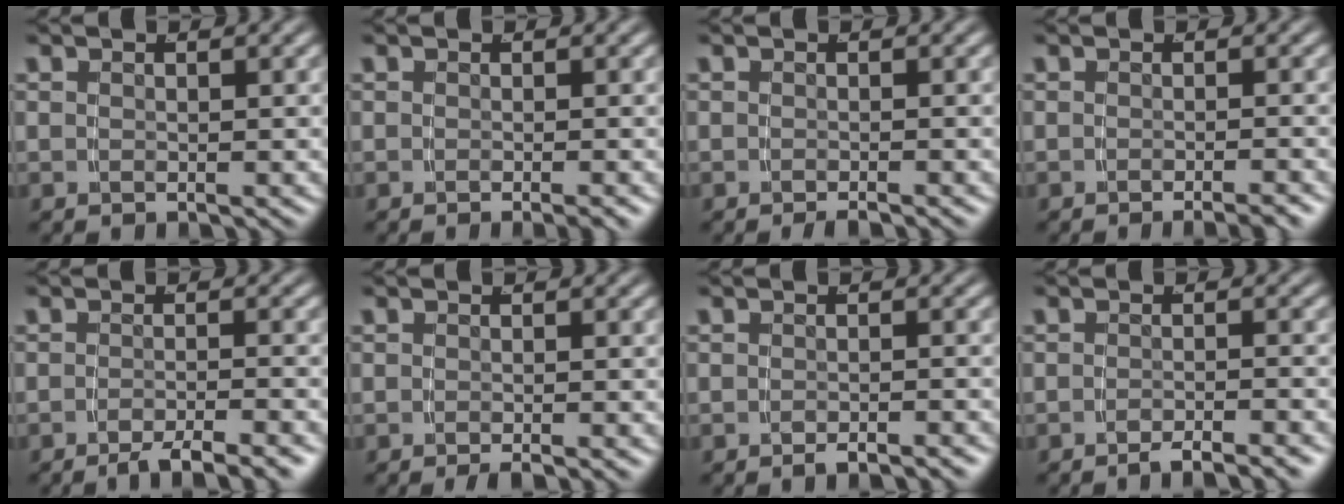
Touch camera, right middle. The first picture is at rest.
{"total": 1.1, "force": [-0.8, -0.3, 0.7], "torque": [-0.010, 0.003, -0.014]}
{"total": 1.1, "force": [-1.0, -0.3, 0.4], "torque": [-0.005, 0.004, -0.018]}
{"total": 2.0, "force": [-1.7, -0.3, 1.0], "torque": [-0.009, 0.005, -0.031]}
{"total": 4.5, "force": [-3.8, 0.4, 2.4], "torque": [-0.031, -0.001, -0.060]}
{"total": 1.4, "force": [-1.2, -0.2, 0.7], "torque": [-0.006, 0.004, -0.022]}
{"total": 1.9, "force": [-1.8, -0.3, 0.6], "torque": [-0.007, 0.005, -0.030]}
{"total": 3.3, "force": [-3.0, -0.1, 1.4], "torque": [-0.013, 0.005, -0.052]}